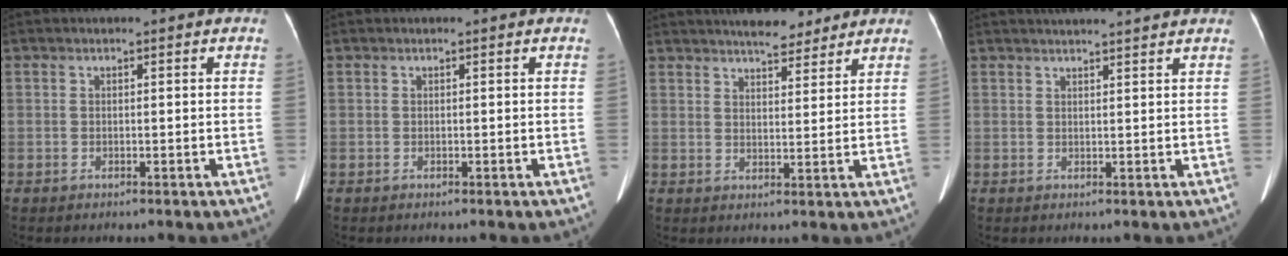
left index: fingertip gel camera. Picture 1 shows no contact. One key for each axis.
{"total": 0.0}
{"total": 8.6, "fx": 7.4, "fy": 2.1, "fz": 3.7, "tx": -0.050, "ty": 0.012, "tz": 0.106}
{"total": 8.7, "fx": 8.0, "fy": -0.2, "fz": 3.4, "tx": -0.050, "ty": 0.025, "tz": 0.097}